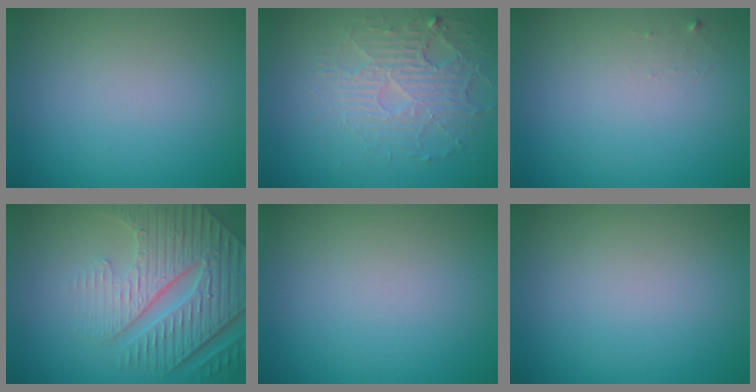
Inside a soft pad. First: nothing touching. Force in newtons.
{"total": 3.8, "press": 3.5, "slide": 1.6}
{"total": 0.6, "press": 0.6, "slide": 0.1}
{"total": 7.9, "press": 5.8, "slide": 5.3}
{"total": 0.0}
{"total": 0.0}